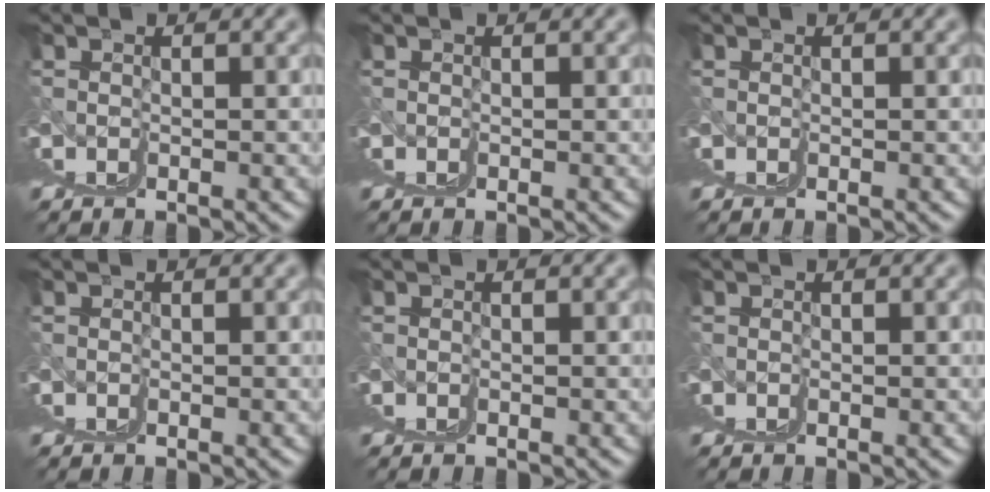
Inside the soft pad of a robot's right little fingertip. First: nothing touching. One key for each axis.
{"total": 0.0}
{"total": 0.0}
{"total": 0.0}
{"total": 0.0}
{"total": 0.0}